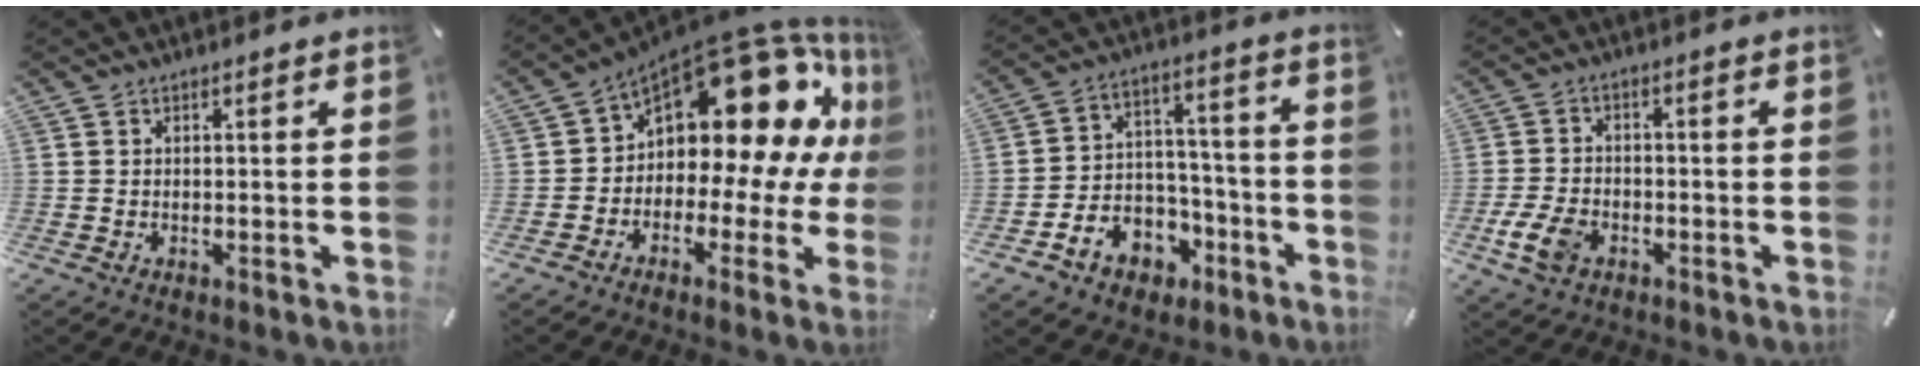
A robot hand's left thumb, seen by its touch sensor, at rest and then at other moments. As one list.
[{"total": 16.1, "force": [7.8, 9.0, 10.9], "torque": [-0.150, -0.076, 0.125]}, {"total": 10.2, "force": [-4.0, 8.8, 3.1], "torque": [-0.035, 0.028, -0.055]}, {"total": 6.6, "force": [-2.9, 4.3, 4.0], "torque": [-0.100, 0.008, -0.056]}]